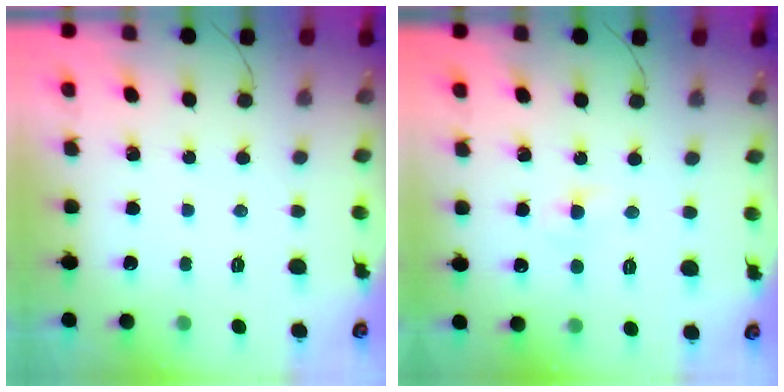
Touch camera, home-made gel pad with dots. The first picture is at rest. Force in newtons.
{"total": 2.5, "press": 2.3, "slide": 1.0}